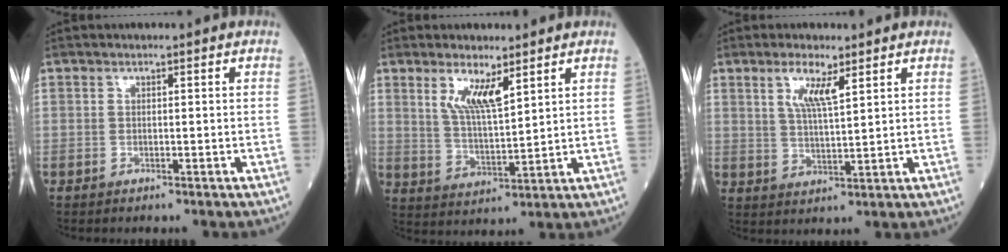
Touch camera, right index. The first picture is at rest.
{"total": 6.4, "force": [3.6, 1.2, 5.1], "torque": [-0.107, -0.008, 0.074]}
{"total": 5.1, "force": [2.7, 0.8, 4.2], "torque": [-0.088, -0.002, 0.053]}